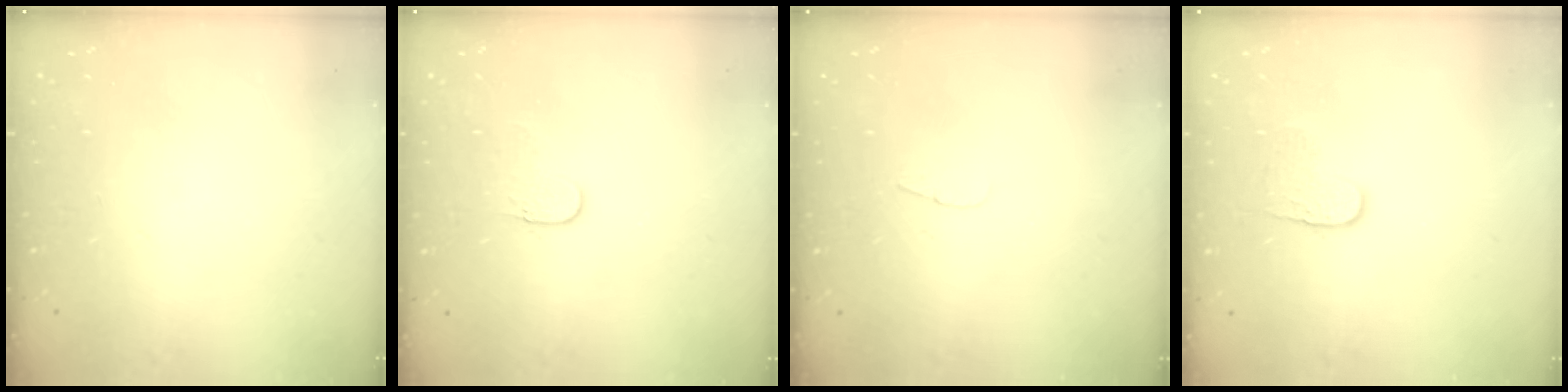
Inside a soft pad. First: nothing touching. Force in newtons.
{"total": 3.9, "press": 3.9, "slide": 0.5}
{"total": 3.8, "press": 3.8, "slide": 0.4}
{"total": 4.7, "press": 4.7, "slide": 0.2}